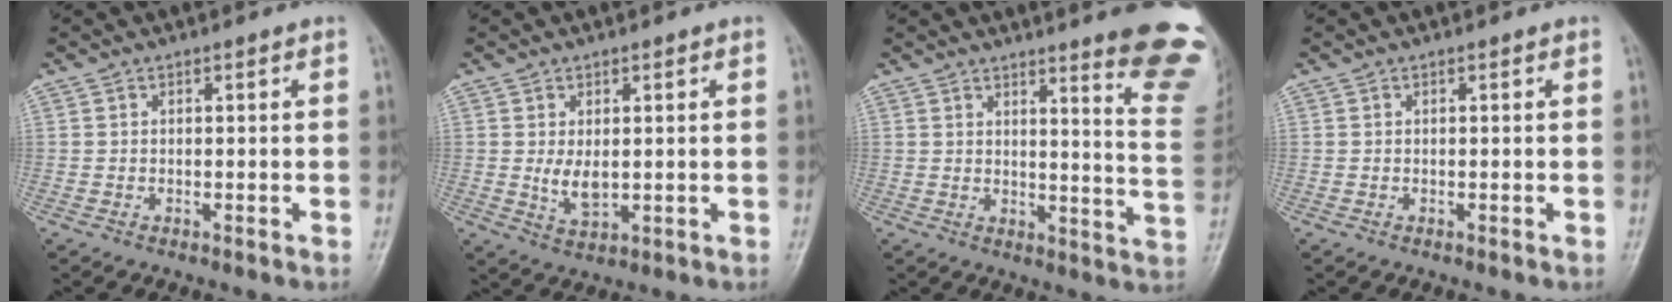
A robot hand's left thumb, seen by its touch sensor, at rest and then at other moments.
{"total": 4.7, "force": [0.4, 2.8, 3.7], "torque": [-0.056, -0.013, 0.013]}
{"total": 15.9, "force": [12.0, 1.3, 10.3], "torque": [-0.098, -0.109, 0.134]}
{"total": 0.0}